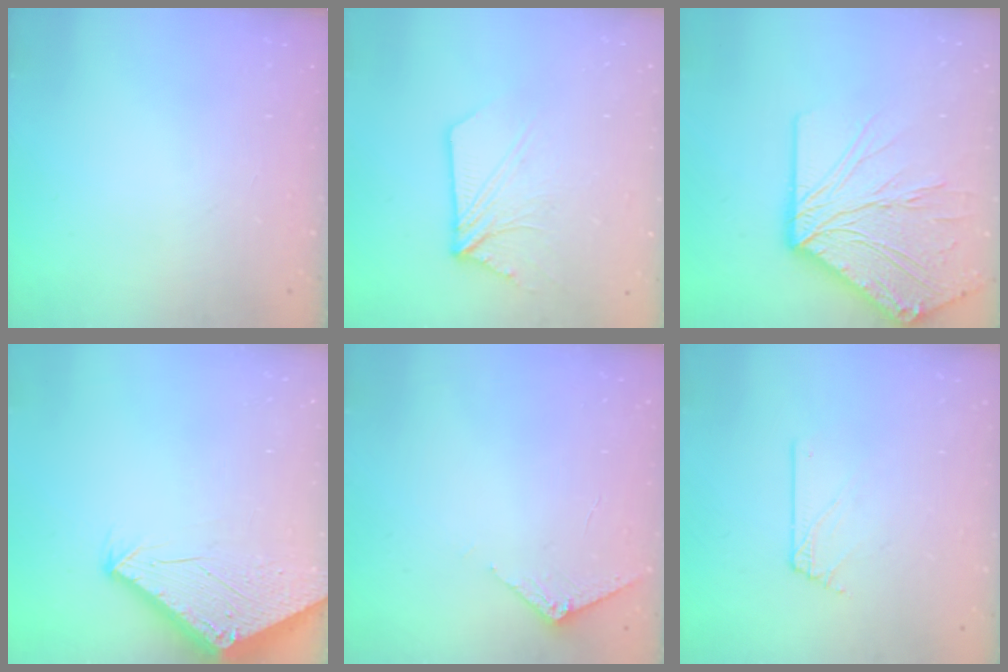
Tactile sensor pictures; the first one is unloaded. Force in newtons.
{"total": 9.8, "press": 9.7, "slide": 0.9}
{"total": 22.4, "press": 22.3, "slide": 2.8}
{"total": 2.8, "press": 2.8, "slide": 0.1}
{"total": 2.9, "press": 2.9, "slide": 0.3}
{"total": 1.6, "press": 1.6, "slide": 0.2}